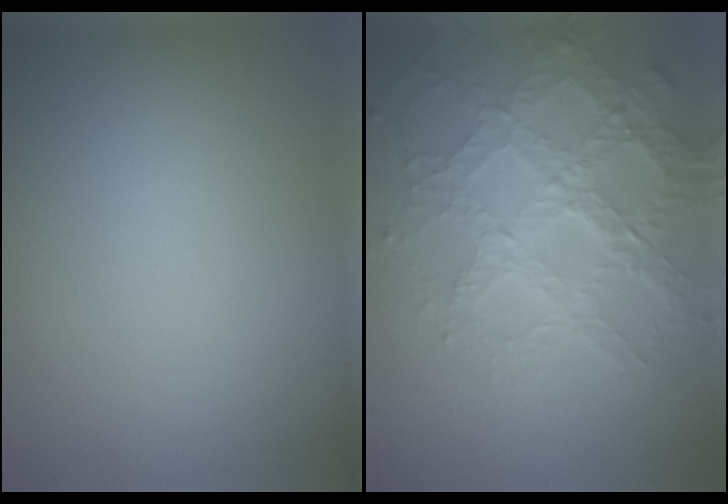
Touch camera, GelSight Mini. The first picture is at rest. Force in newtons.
{"total": 7.0, "press": 5.1, "slide": 4.8}